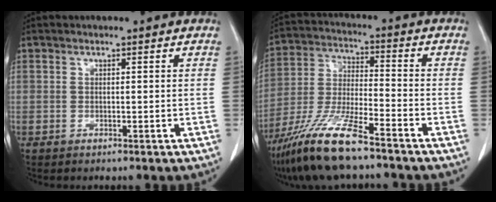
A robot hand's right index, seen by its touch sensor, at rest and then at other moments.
{"total": 13.4, "force": [-9.7, 1.3, 9.1], "torque": [-0.191, -0.027, -0.182]}